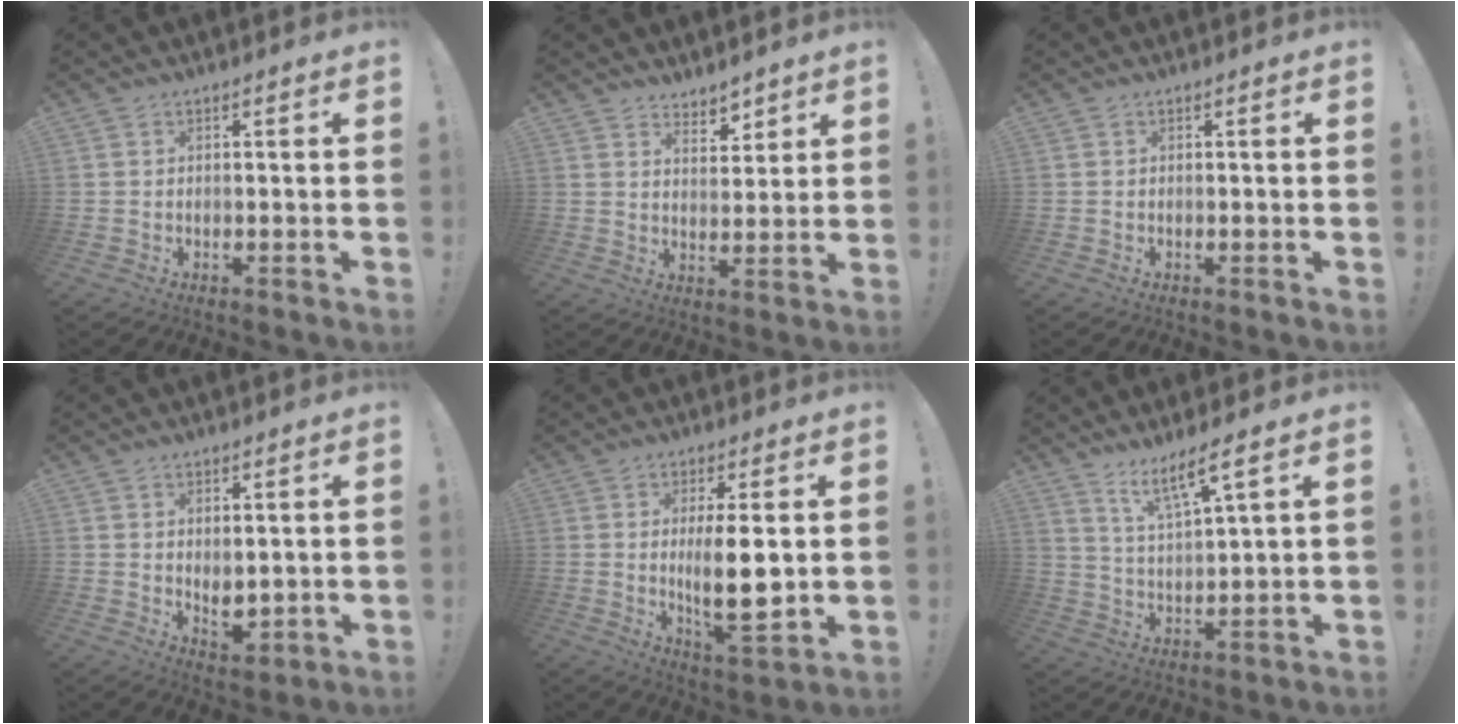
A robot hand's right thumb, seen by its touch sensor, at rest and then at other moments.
{"total": 5.1, "force": [4.3, 2.6, 0.9], "torque": [0.005, -0.043, 0.078]}
{"total": 0.0}
{"total": 4.8, "force": [1.1, 2.9, 3.6], "torque": [-0.036, -0.013, 0.025]}
{"total": 11.6, "force": [0.9, 3.4, 11.0], "torque": [-0.173, -0.024, 0.012]}
{"total": 8.7, "force": [6.3, 1.0, 5.9], "torque": [-0.100, -0.035, 0.106]}